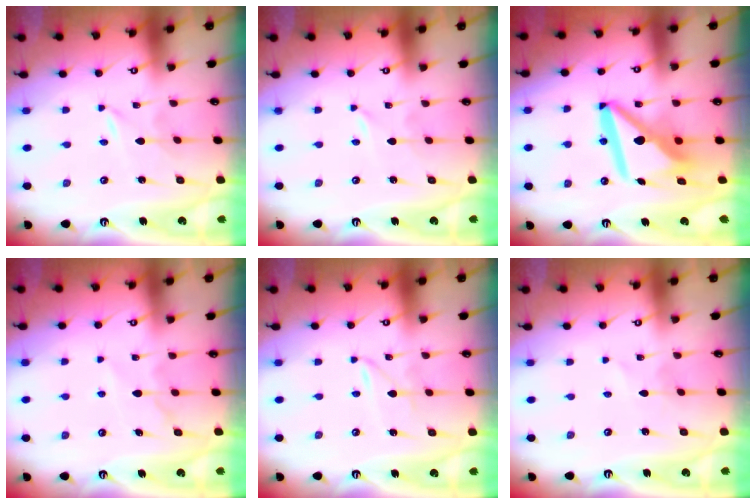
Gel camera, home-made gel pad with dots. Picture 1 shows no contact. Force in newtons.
{"total": 0.0}
{"total": 14.3, "press": 14.2, "slide": 1.5}
{"total": 7.1, "press": 7.0, "slide": 0.9}
{"total": 0.9, "press": 0.9, "slide": 0.1}
{"total": 0.7, "press": 0.7, "slide": 0.0}